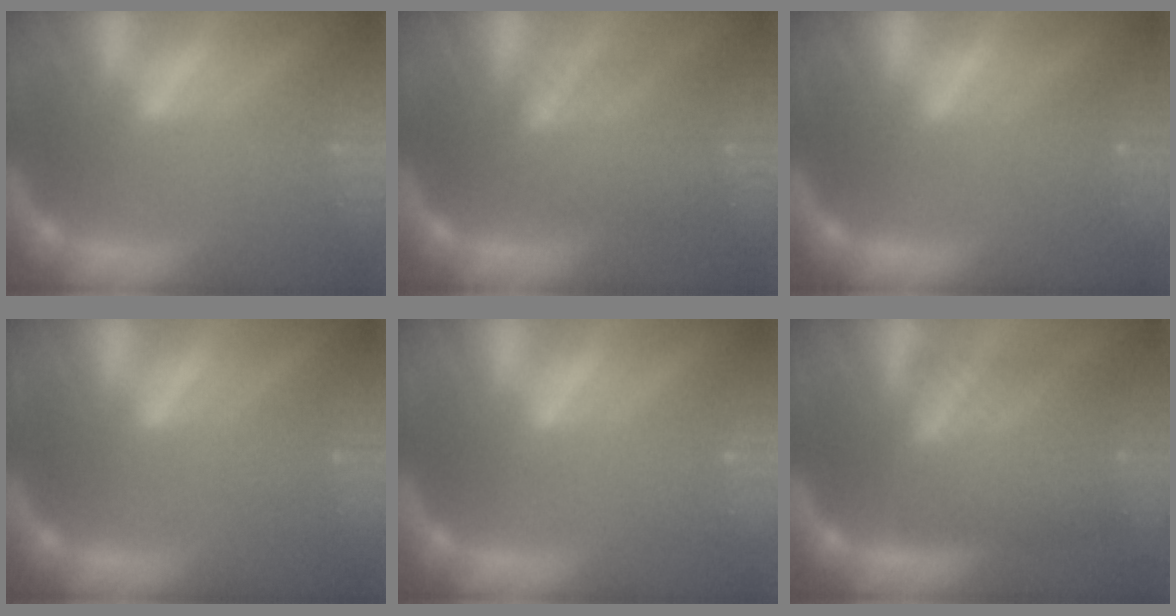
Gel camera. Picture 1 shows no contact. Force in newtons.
{"total": 6.6}
{"total": 2.0}
{"total": 1.5}
{"total": 0.0}
{"total": 9.5}